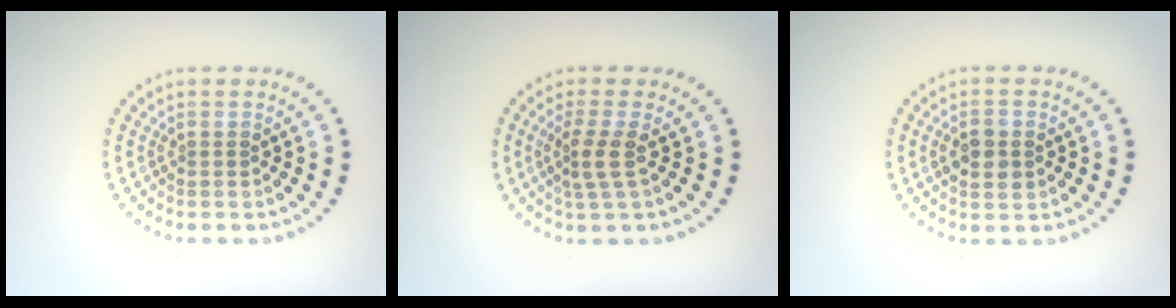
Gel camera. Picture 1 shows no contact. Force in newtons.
{"total": 2.4, "press": 1.8, "slide": 1.6}
{"total": 2.7, "press": 2.7, "slide": 0.1}